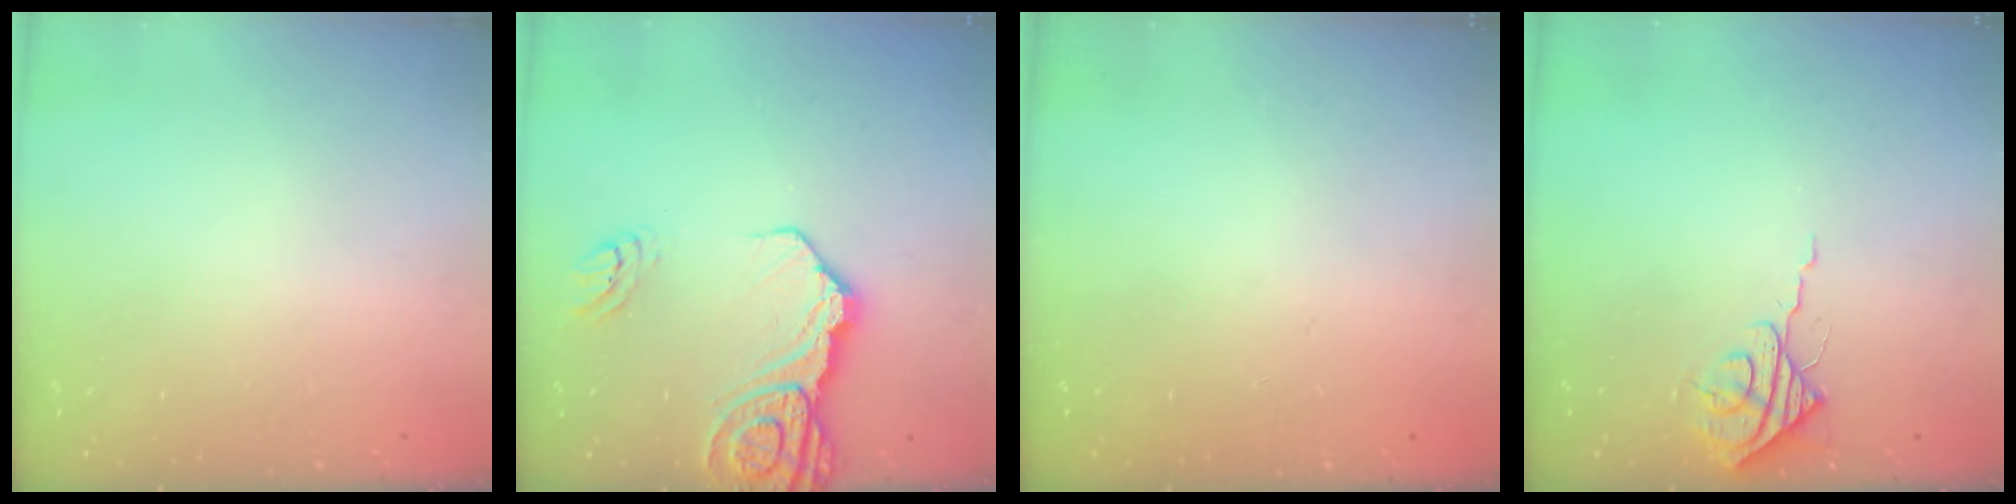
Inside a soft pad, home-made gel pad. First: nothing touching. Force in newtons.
{"total": 16.1, "press": 16.0, "slide": 1.9}
{"total": 0.0}
{"total": 7.6, "press": 7.6, "slide": 0.5}